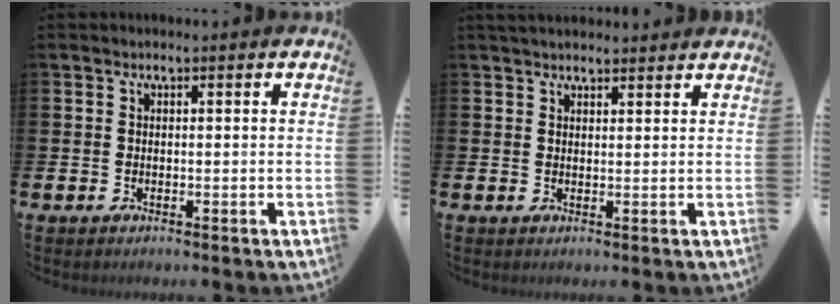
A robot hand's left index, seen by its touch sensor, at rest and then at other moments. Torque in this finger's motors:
{"motor_torque": [0.87, -1.27, 0.32, 0.15]}